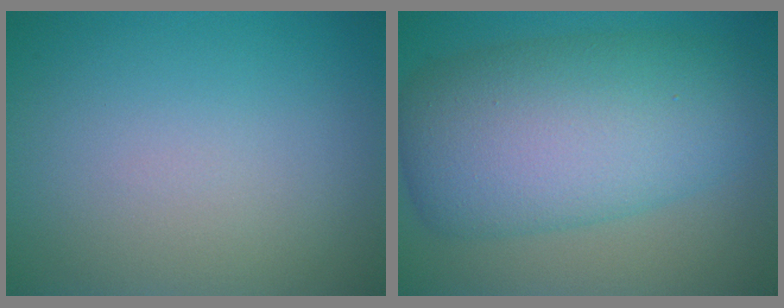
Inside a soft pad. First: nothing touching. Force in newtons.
{"total": 11.0, "press": 11.0, "slide": 0.1}